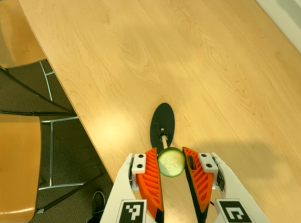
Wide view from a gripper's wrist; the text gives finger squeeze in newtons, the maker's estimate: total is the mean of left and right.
{"total": 9.4, "left": 9.1, "right": 9.6}